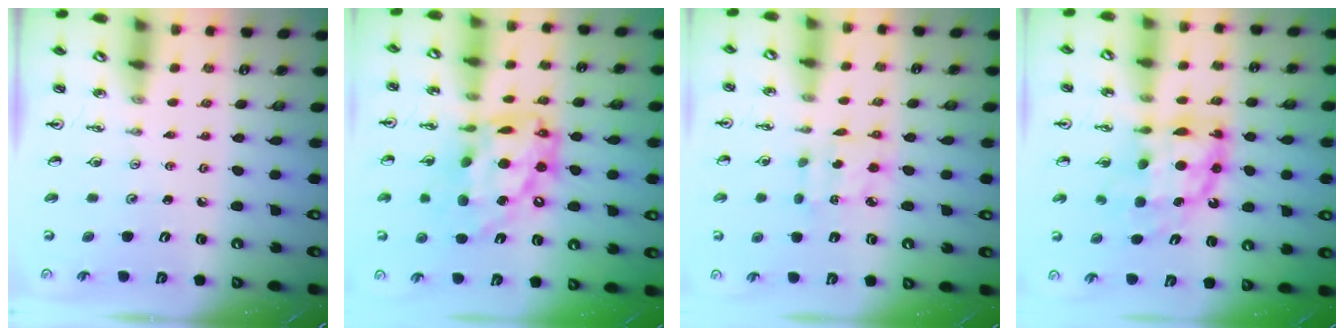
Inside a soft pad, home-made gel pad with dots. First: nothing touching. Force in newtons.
{"total": 20.8, "press": 20.7, "slide": 2.1}
{"total": 4.4, "press": 4.4, "slide": 0.2}
{"total": 11.7, "press": 11.7, "slide": 0.9}